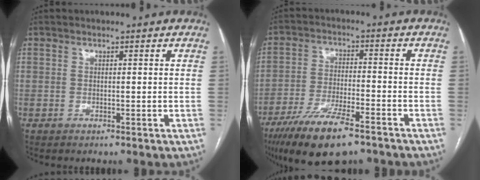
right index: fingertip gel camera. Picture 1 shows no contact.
{"total": 12.6, "force": [-8.6, 2.8, 8.8], "torque": [-0.161, -0.023, -0.147]}